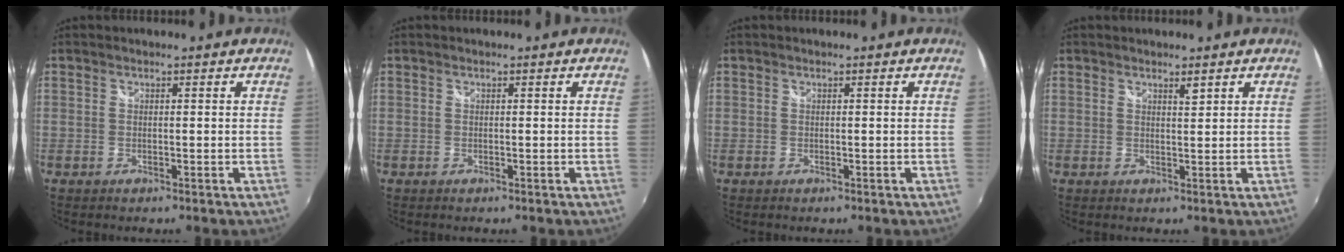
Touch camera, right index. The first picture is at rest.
{"total": 0.0}
{"total": 0.0}
{"total": 1.2, "force": [0.9, 0.1, 0.8], "torque": [-0.012, 0.000, 0.015]}